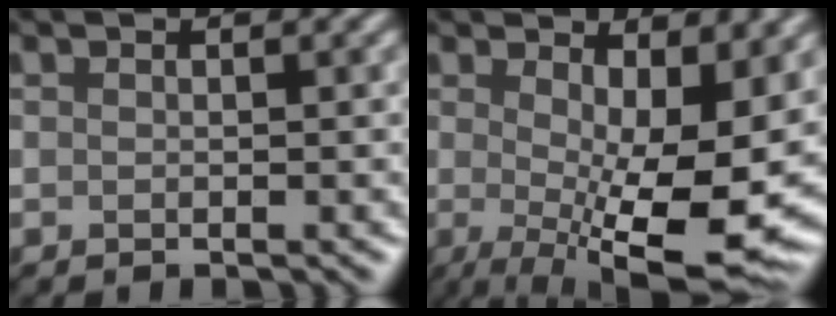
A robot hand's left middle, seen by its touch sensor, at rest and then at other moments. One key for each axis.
{"total": 12.6, "fx": -0.2, "fy": 4.1, "fz": 12.0, "tx": -0.157, "ty": -0.005, "tz": 0.013}